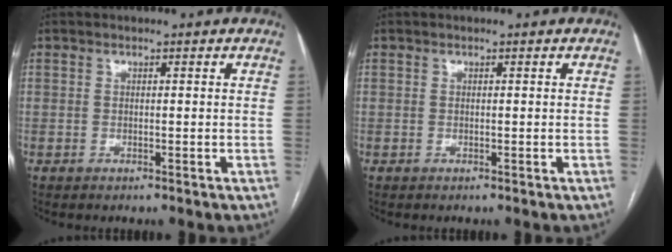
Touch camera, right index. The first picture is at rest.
{"total": 0.0}